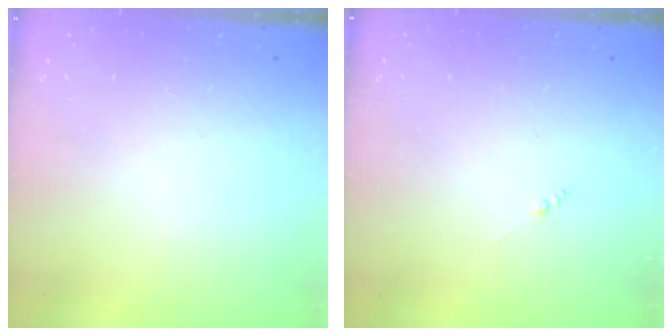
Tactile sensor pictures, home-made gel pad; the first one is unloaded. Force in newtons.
{"total": 0.0}